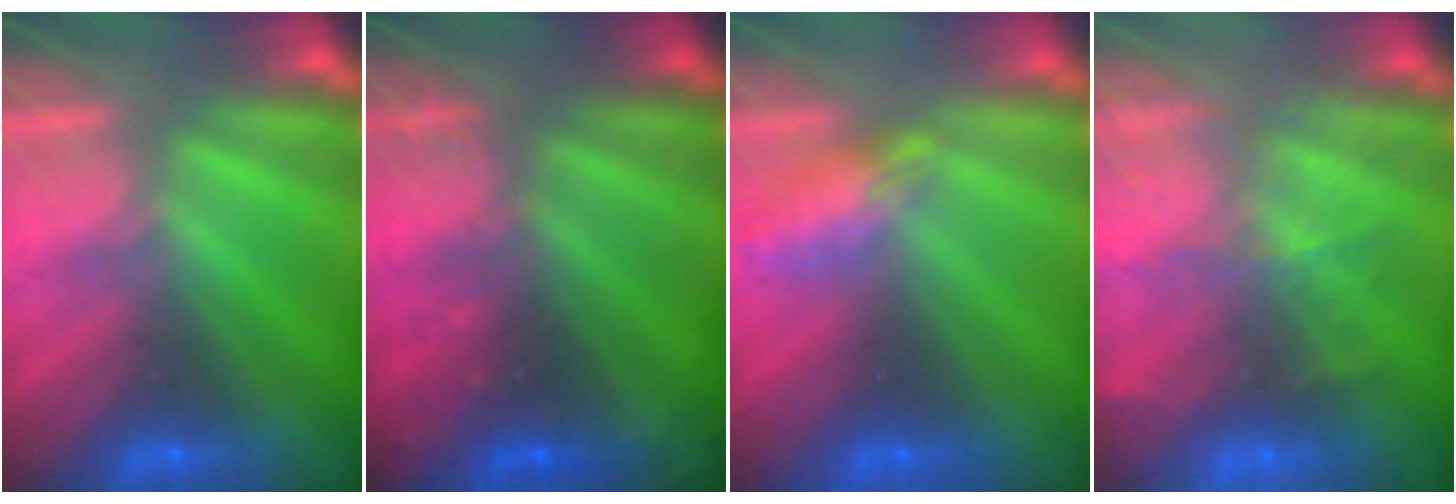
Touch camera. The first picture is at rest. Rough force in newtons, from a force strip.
{"total": 12.7}
{"total": 2.4}
{"total": 11.8}